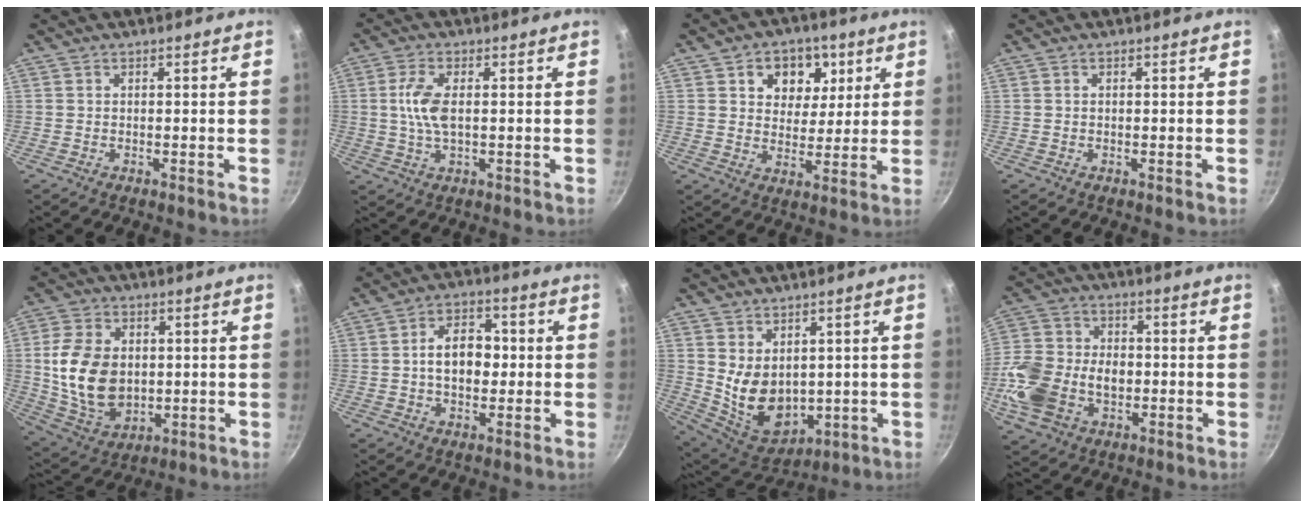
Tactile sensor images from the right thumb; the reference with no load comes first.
{"total": 6.4, "force": [0.7, 2.8, 5.8], "torque": [-0.131, -0.002, 0.011]}
{"total": 10.0, "force": [4.1, 7.6, 5.1], "torque": [-0.028, -0.011, 0.062]}
{"total": 0.0}
{"total": 15.9, "force": [0.9, 11.2, 11.2], "torque": [-0.191, -0.008, 0.031]}
{"total": 9.2, "force": [0.1, 6.0, 7.0], "torque": [-0.089, 0.018, -0.005]}
{"total": 11.7, "force": [1.0, 8.3, 8.2], "torque": [-0.113, -0.019, 0.053]}
{"total": 16.5, "force": [-2.9, 12.0, 11.0], "torque": [-0.214, 0.019, -0.051]}